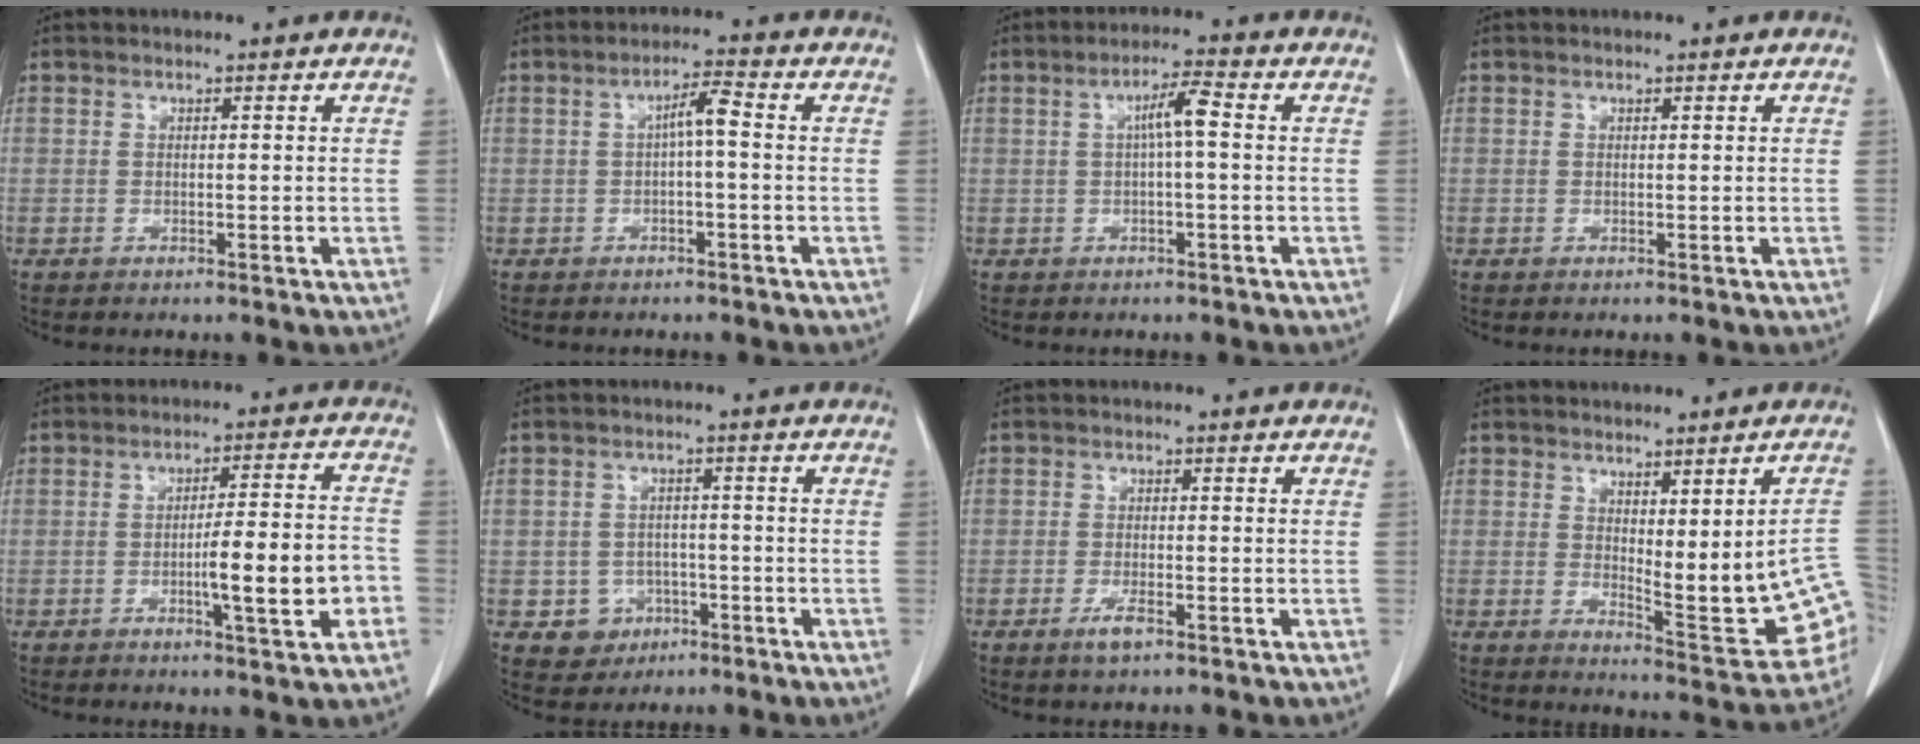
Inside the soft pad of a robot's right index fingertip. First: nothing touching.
{"total": 3.6, "force": [0.0, 0.4, 3.6], "torque": [-0.060, 0.013, 0.000]}
{"total": 4.1, "force": [0.3, 0.3, 4.1], "torque": [-0.070, 0.012, 0.005]}
{"total": 0.0}
{"total": 10.0, "force": [-3.0, 0.8, 9.4], "torque": [-0.140, 0.007, -0.043]}
{"total": 4.8, "force": [-1.9, 4.4, 0.5], "torque": [-0.003, 0.013, -0.019]}
{"total": 2.5, "force": [-1.5, 0.5, 2.0], "torque": [-0.042, -0.003, -0.026]}
{"total": 12.2, "force": [-0.8, 2.7, 11.9], "torque": [-0.132, -0.009, 0.000]}